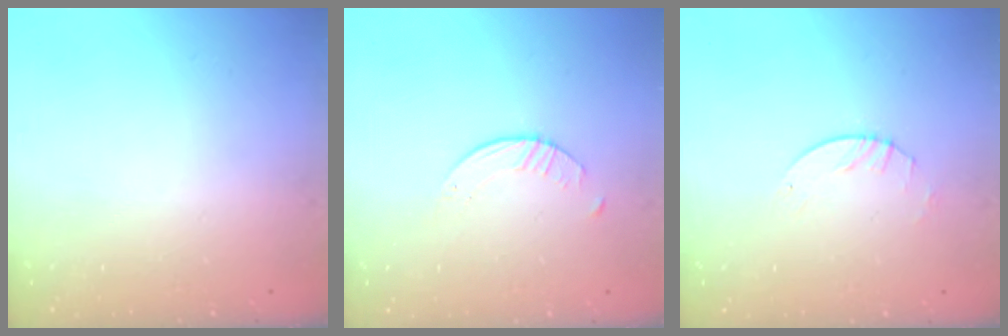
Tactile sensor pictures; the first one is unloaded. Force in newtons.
{"total": 1.6, "press": 1.6, "slide": 0.3}
{"total": 2.6, "press": 2.6, "slide": 0.3}